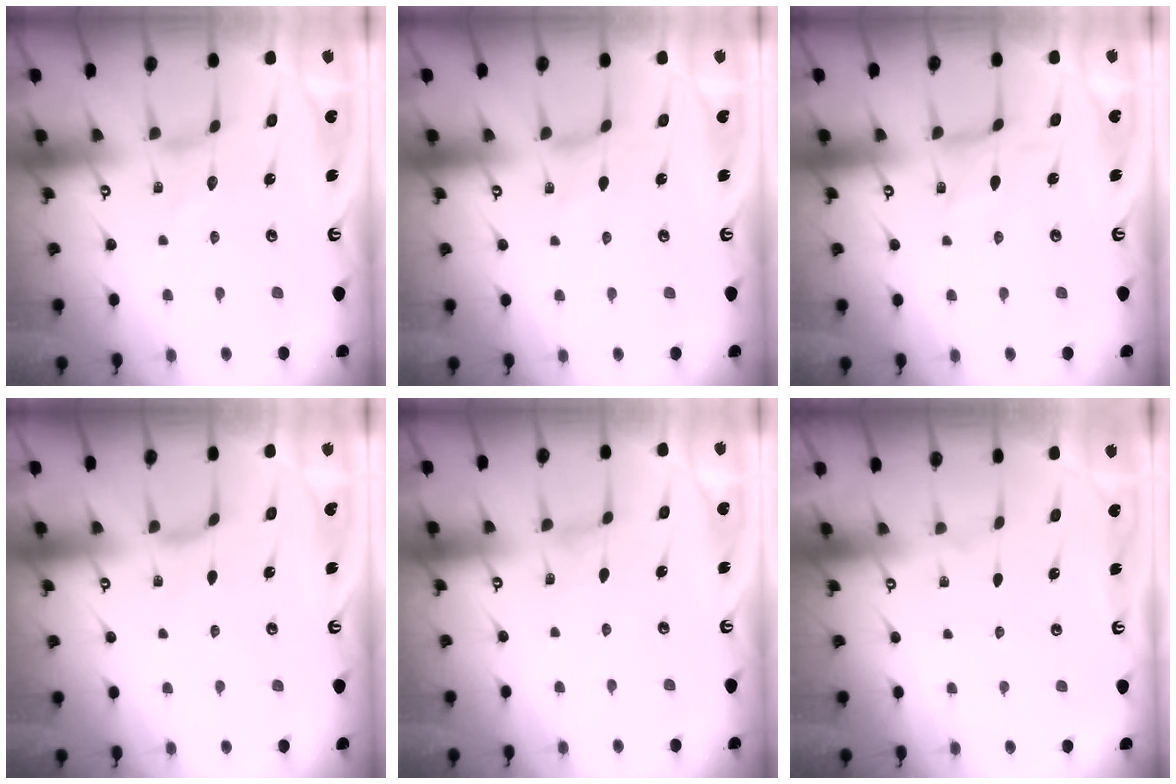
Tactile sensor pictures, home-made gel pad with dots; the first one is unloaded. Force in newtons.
{"total": 0.0}
{"total": 0.0}
{"total": 2.1, "press": 2.1, "slide": 0.4}
{"total": 0.0}
{"total": 0.0}